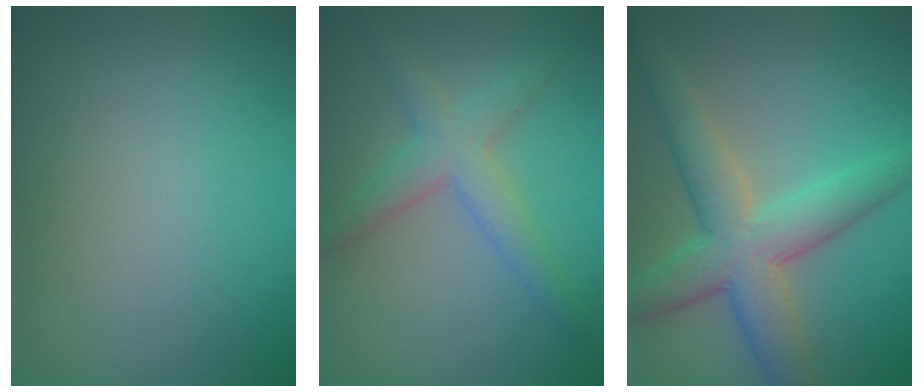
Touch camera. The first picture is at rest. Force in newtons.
{"total": 3.4, "press": 3.4, "slide": 0.1}
{"total": 6.9, "press": 6.9, "slide": 0.1}